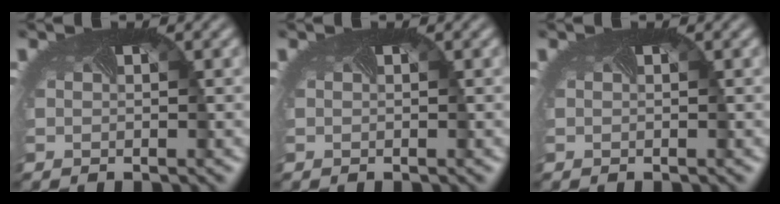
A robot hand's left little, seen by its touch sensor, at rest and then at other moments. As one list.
[{"total": 0.0}, {"total": 0.0}]